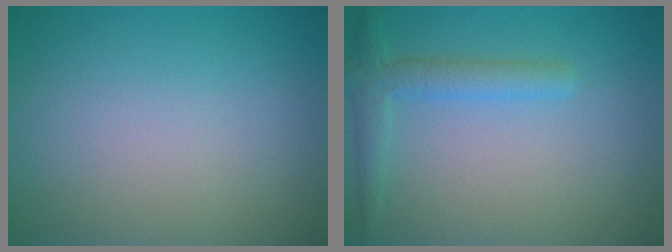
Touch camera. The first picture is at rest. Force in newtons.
{"total": 2.6, "press": 2.6, "slide": 0.2}